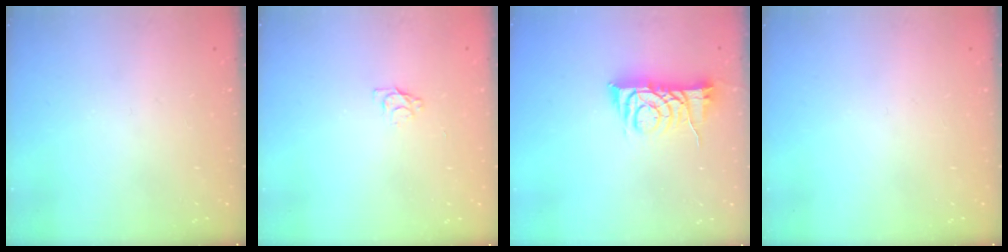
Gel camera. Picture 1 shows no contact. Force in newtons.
{"total": 3.5, "press": 3.5, "slide": 0.4}
{"total": 9.4, "press": 9.3, "slide": 0.8}
{"total": 0.0}